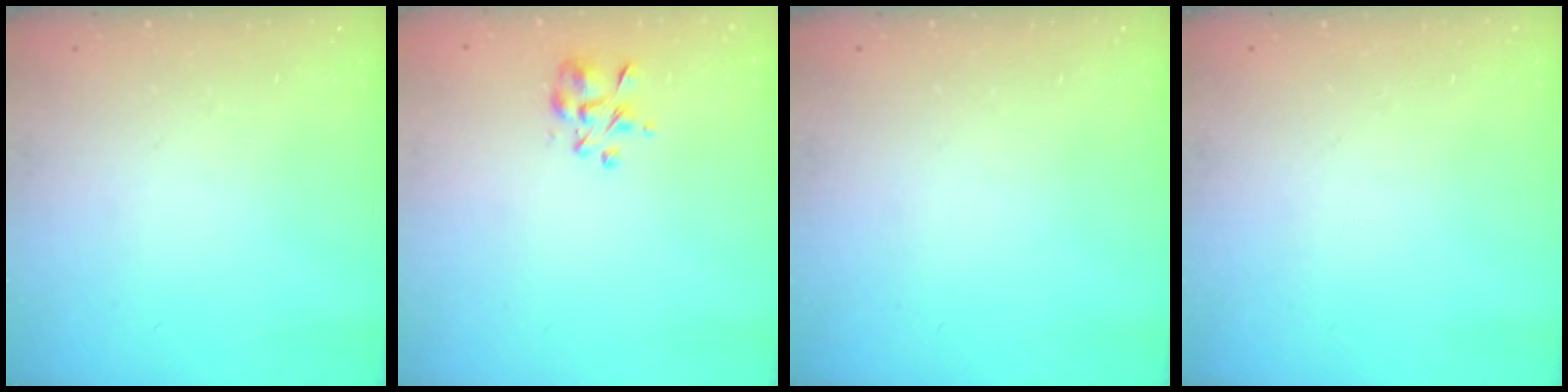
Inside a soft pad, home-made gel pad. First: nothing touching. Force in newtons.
{"total": 3.1, "press": 2.9, "slide": 0.9}
{"total": 0.0}
{"total": 0.0}